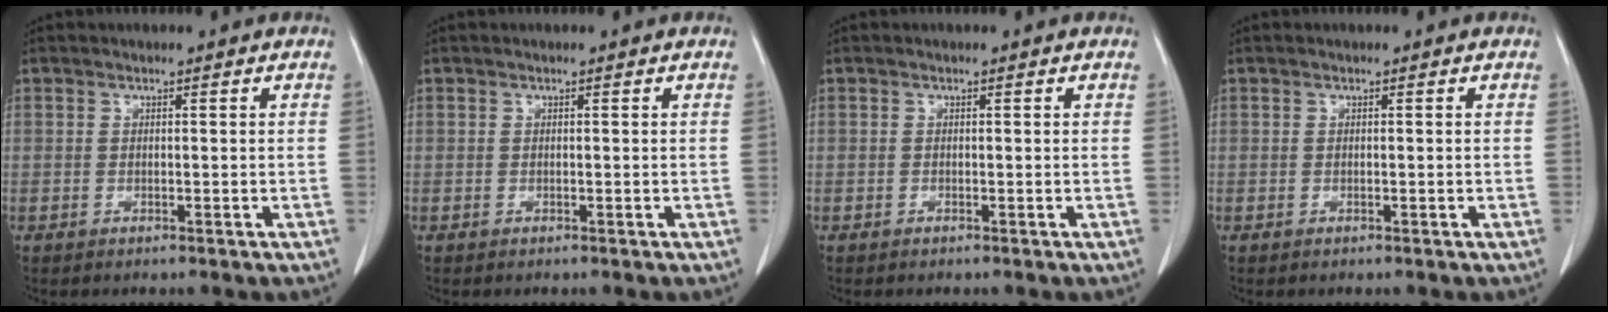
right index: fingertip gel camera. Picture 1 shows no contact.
{"total": 0.0}
{"total": 0.0}
{"total": 0.0}